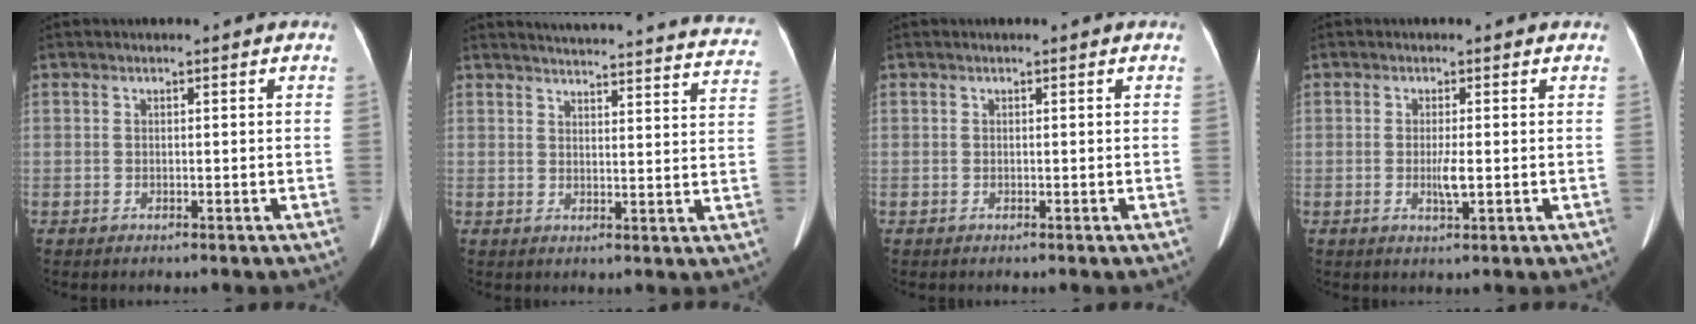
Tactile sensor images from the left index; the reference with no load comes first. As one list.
[{"total": 26.8, "force": [25.8, 3.1, 6.7], "torque": [-0.098, -0.070, 0.290]}, {"total": 0.0}, {"total": 2.3, "force": [-0.3, 0.2, 2.3], "torque": [-0.048, -0.004, -0.004]}]